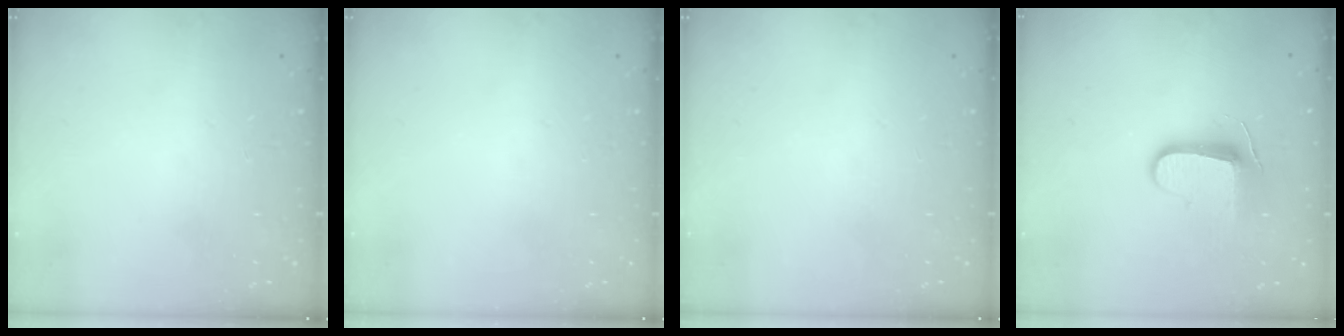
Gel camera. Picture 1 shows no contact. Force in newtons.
{"total": 0.0}
{"total": 0.0}
{"total": 8.9, "press": 8.9, "slide": 0.8}